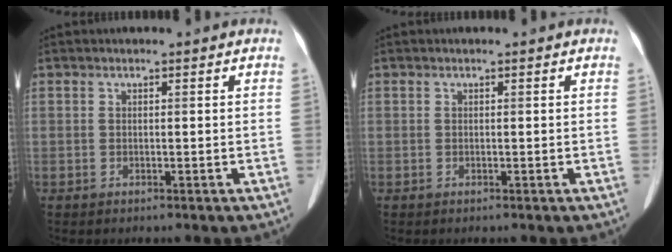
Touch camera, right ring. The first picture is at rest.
{"total": 0.0}